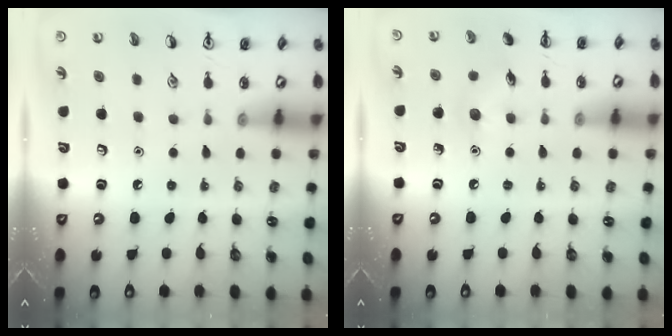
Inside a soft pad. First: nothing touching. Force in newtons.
{"total": 5.5, "press": 5.3, "slide": 1.6}